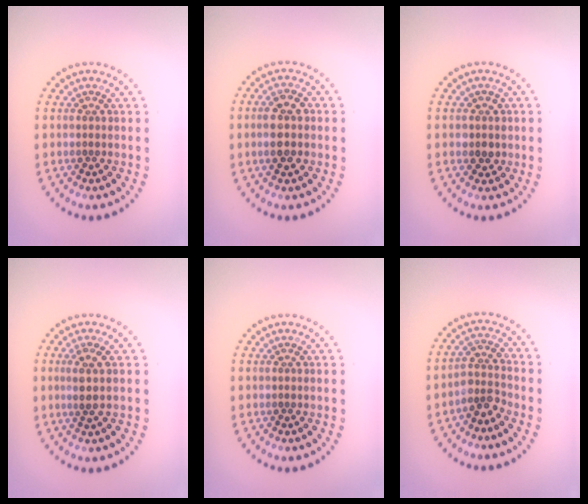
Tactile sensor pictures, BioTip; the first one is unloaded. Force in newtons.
{"total": 3.0, "press": 2.9, "slide": 0.4}
{"total": 1.7, "press": 1.5, "slide": 0.7}
{"total": 1.8, "press": 1.6, "slide": 0.9}
{"total": 0.0}
{"total": 2.6, "press": 2.0, "slide": 1.7}